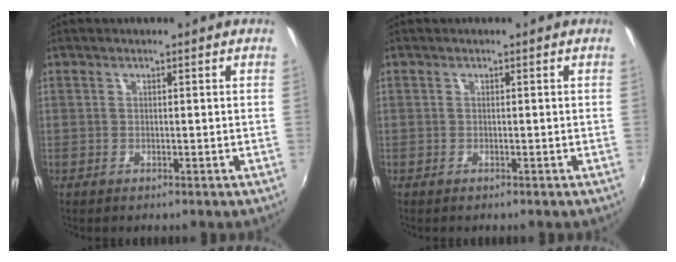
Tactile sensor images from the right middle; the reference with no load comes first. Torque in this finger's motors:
{"motor_torque": [0.03, -1.46, 0.04, 0.02]}